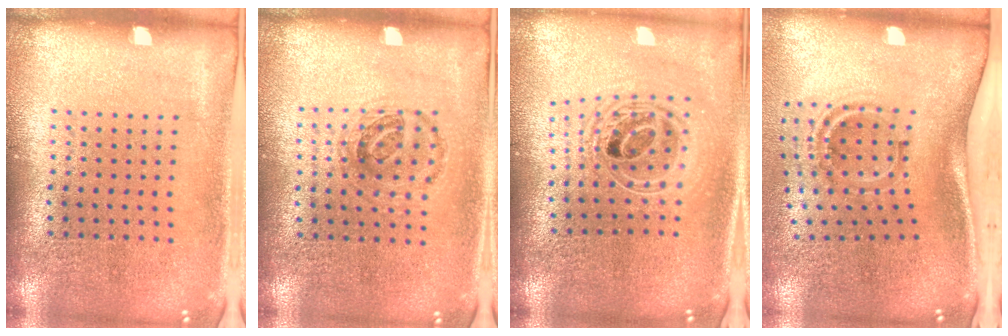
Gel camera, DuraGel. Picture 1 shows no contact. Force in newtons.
{"total": 0.9, "press": 0.9, "slide": 0.3}
{"total": 2.1, "press": 1.6, "slide": 1.3}
{"total": 1.9, "press": 1.2, "slide": 1.5}